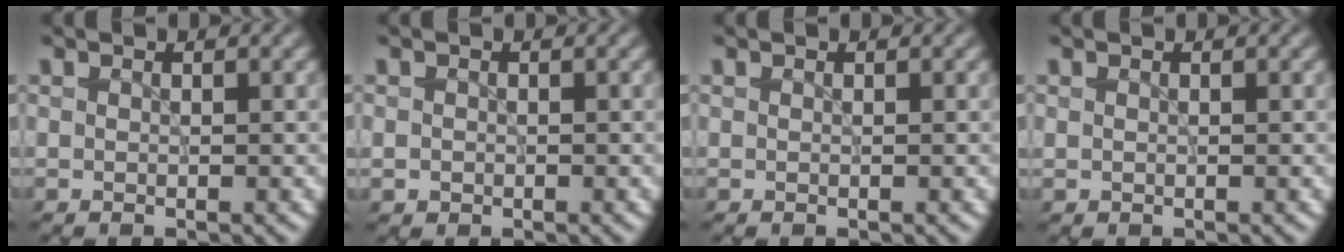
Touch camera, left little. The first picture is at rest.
{"total": 0.7, "force": [-0.1, 0.7, 0.2], "torque": [0.000, -0.003, -0.003]}
{"total": 0.0}
{"total": 0.0}